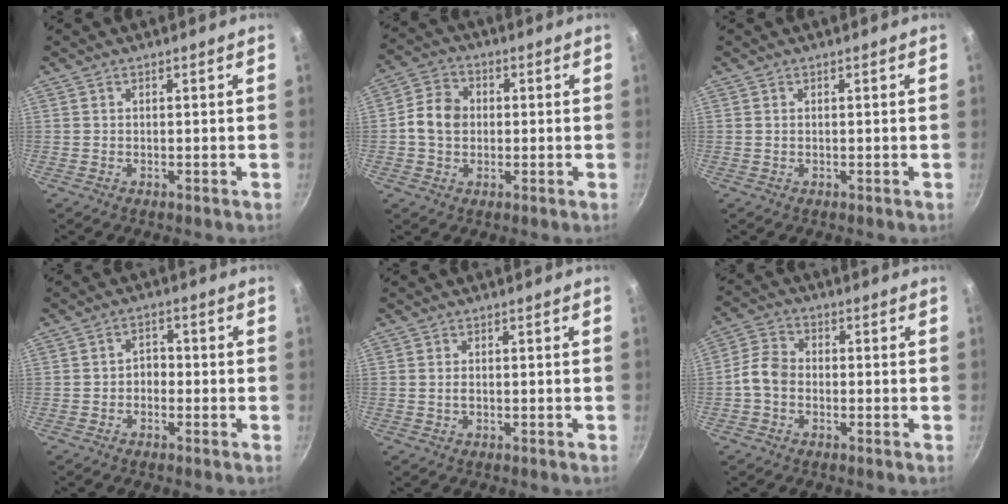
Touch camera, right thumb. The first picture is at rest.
{"total": 7.2, "force": [-0.1, 5.9, 4.1], "torque": [-0.055, 0.014, -0.016]}
{"total": 0.0}
{"total": 2.8, "force": [-1.0, 2.2, 1.5], "torque": [-0.005, 0.017, -0.022]}
{"total": 1.1, "force": [-0.1, 0.7, 0.8], "torque": [-0.017, 0.001, -0.002]}
{"total": 5.5, "force": [-1.5, 4.1, 3.3], "torque": [-0.057, 0.025, -0.043]}